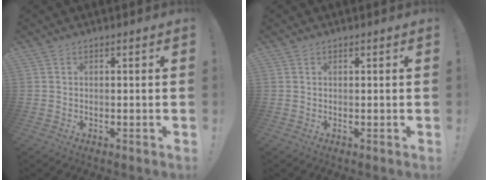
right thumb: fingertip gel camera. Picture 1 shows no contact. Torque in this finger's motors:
{"motor_torque": [-0.11, 0.21, -0.20, 0.10, -0.01]}